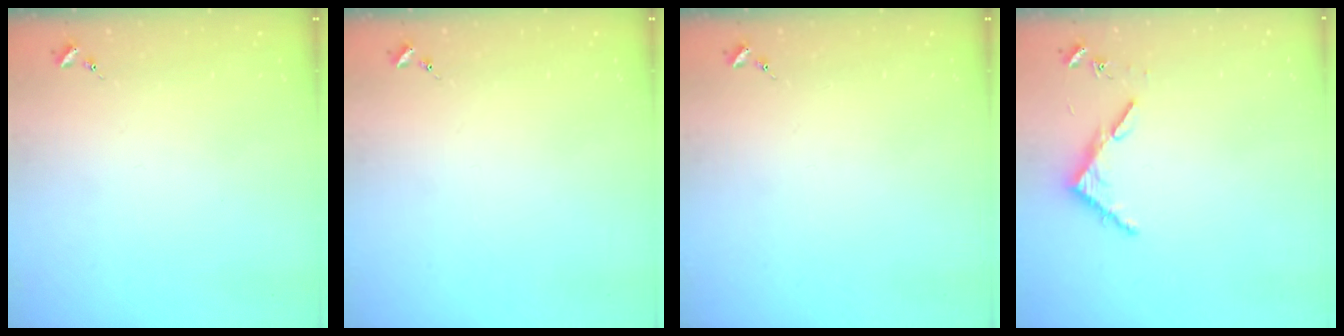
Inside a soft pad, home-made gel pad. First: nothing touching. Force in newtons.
{"total": 0.0}
{"total": 0.0}
{"total": 3.9, "press": 3.9, "slide": 0.3}